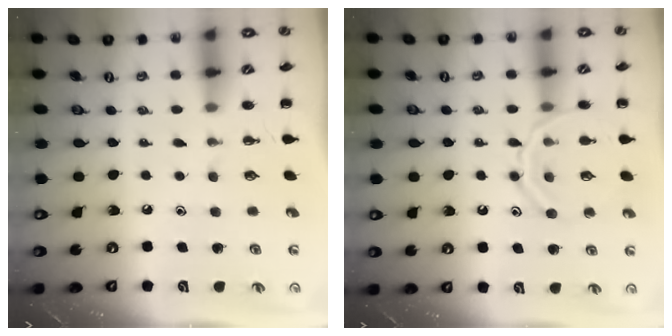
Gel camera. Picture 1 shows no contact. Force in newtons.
{"total": 13.5, "press": 13.4, "slide": 1.4}